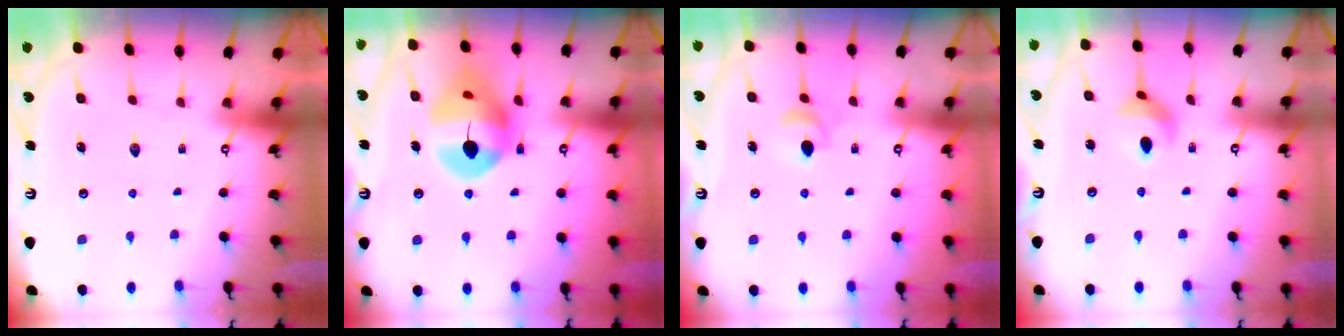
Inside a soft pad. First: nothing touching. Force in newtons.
{"total": 14.3, "press": 14.2, "slide": 1.4}
{"total": 4.2, "press": 4.1, "slide": 0.8}
{"total": 5.7, "press": 5.6, "slide": 0.7}